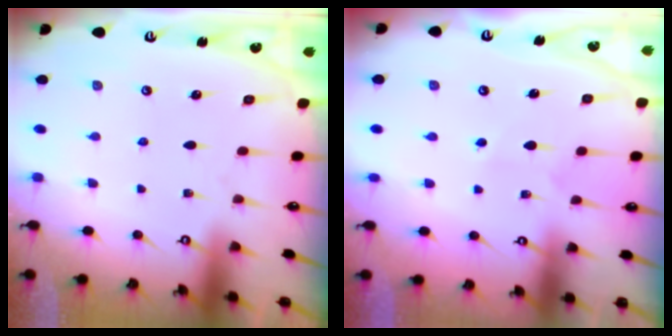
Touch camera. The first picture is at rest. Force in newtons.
{"total": 5.9, "press": 5.8, "slide": 0.6}